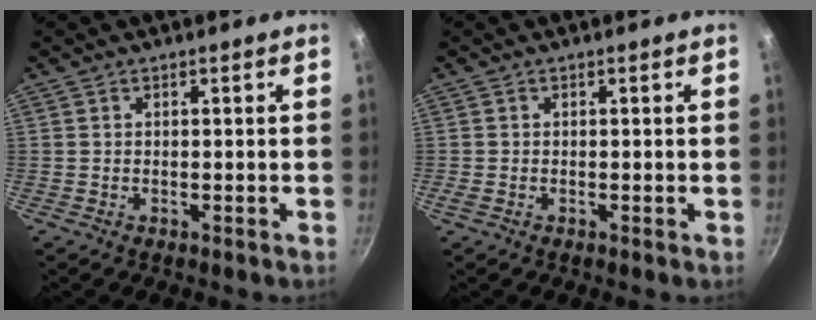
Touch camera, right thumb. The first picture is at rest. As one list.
[{"total": 1.0, "force": [-0.4, 0.6, 0.7], "torque": [-0.013, 0.000, -0.009]}]